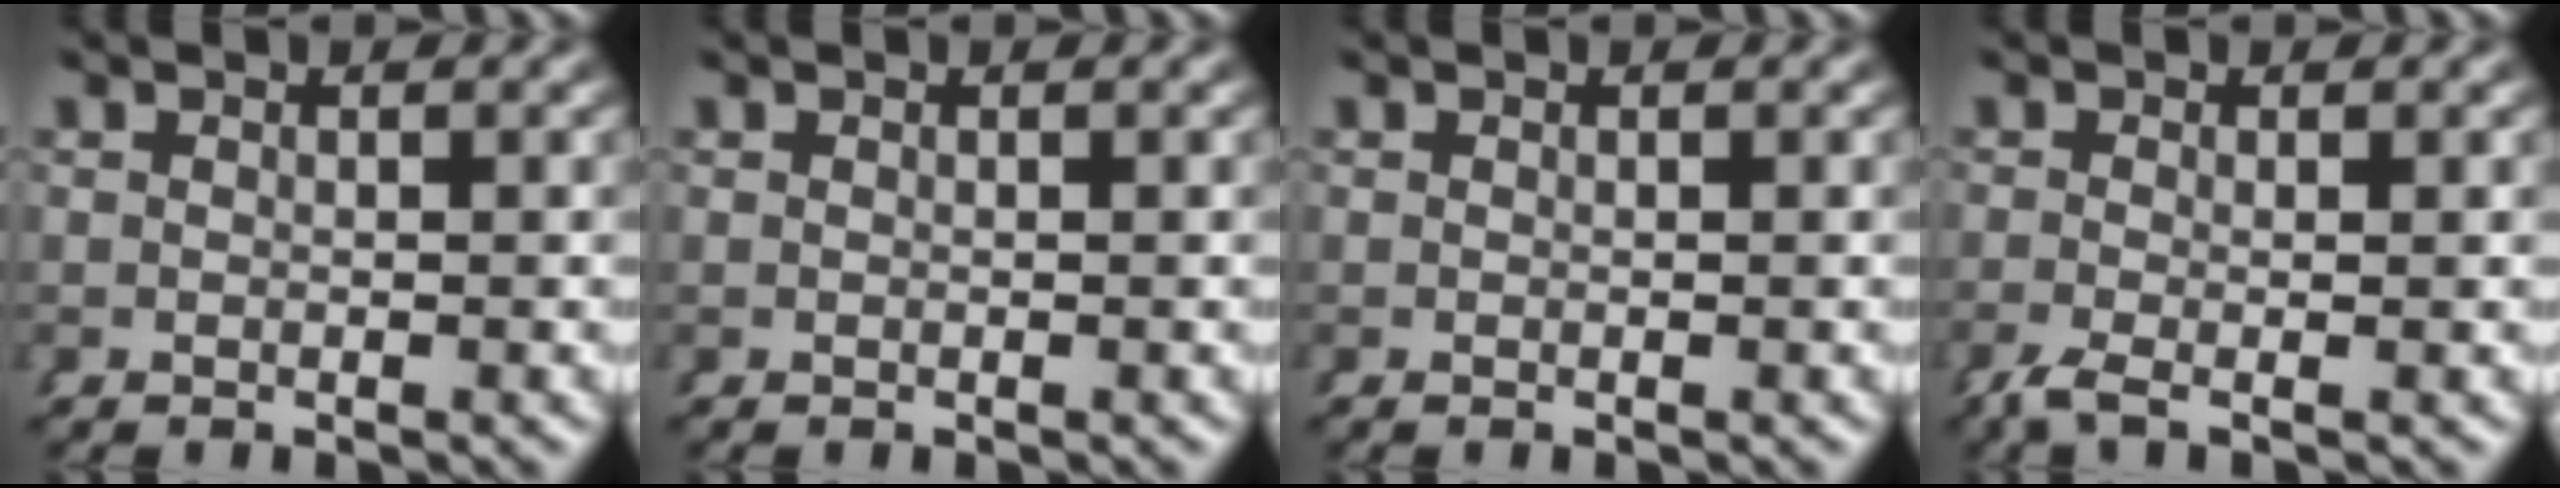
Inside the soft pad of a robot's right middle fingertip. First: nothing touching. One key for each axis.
{"total": 0.0}
{"total": 0.0}
{"total": 1.6, "fx": -1.2, "fy": -0.1, "fz": 1.2, "tx": -0.029, "ty": -0.009, "tz": -0.017}